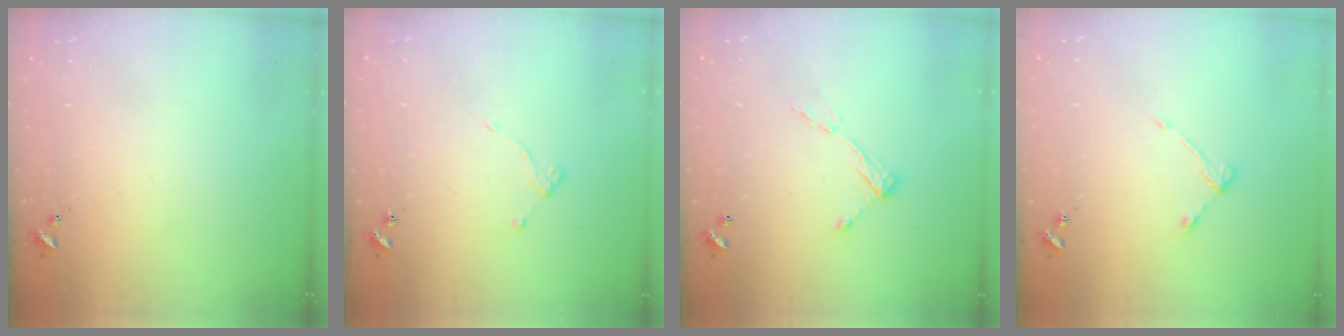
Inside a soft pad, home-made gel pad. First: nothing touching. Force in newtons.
{"total": 3.6, "press": 3.6, "slide": 0.6}
{"total": 8.2, "press": 8.2, "slide": 0.5}
{"total": 4.6, "press": 4.6, "slide": 0.6}